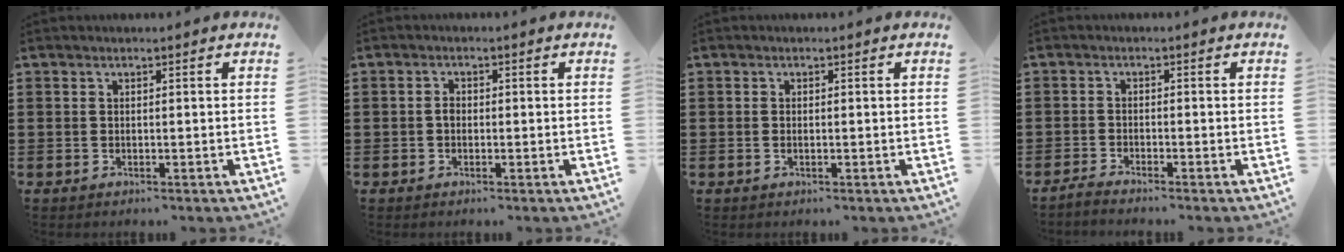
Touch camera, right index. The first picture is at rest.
{"total": 1.4, "force": [-0.3, 0.9, 1.0], "torque": [-0.020, 0.002, -0.006]}
{"total": 0.6, "force": [-0.1, 0.3, 0.4], "torque": [-0.011, 0.000, -0.001]}
{"total": 1.5, "force": [-1.5, -0.2, 0.1], "torque": [-0.003, 0.003, -0.030]}